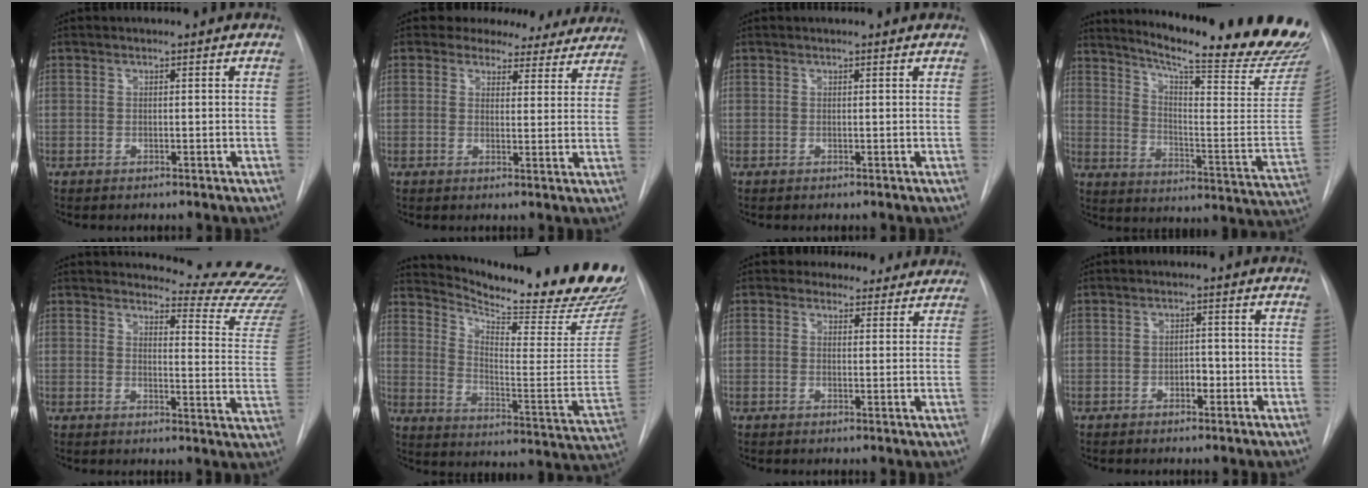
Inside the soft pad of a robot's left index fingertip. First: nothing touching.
{"total": 12.9, "force": [11.7, 5.2, 1.7], "torque": [0.006, -0.009, 0.117]}
{"total": 1.6, "force": [1.5, 0.3, 0.1], "torque": [-0.013, 0.007, 0.011]}
{"total": 26.4, "force": [23.1, 1.2, 12.7], "torque": [-0.195, -0.108, 0.294]}
{"total": 17.8, "force": [17.5, 1.4, 2.9], "torque": [-0.015, -0.136, 0.174]}
{"total": 24.2, "force": [22.1, 1.9, 9.7], "torque": [-0.155, -0.114, 0.288]}
{"total": 8.6, "force": [7.7, 3.9, 0.3], "torque": [0.033, 0.005, 0.069]}
{"total": 1.8, "force": [-0.7, 1.1, 1.3], "torque": [-0.016, 0.005, -0.011]}